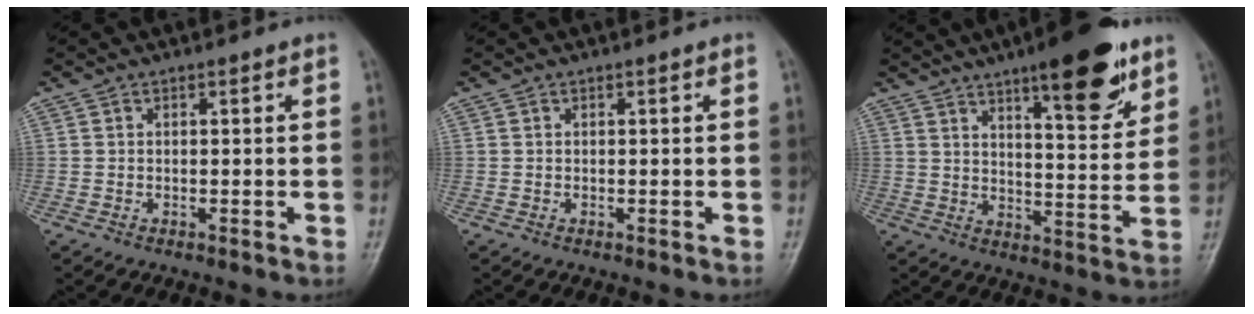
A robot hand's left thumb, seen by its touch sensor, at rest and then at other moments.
{"total": 0.0}
{"total": 15.9, "force": [9.7, 4.5, 11.7], "torque": [-0.135, -0.053, 0.142]}